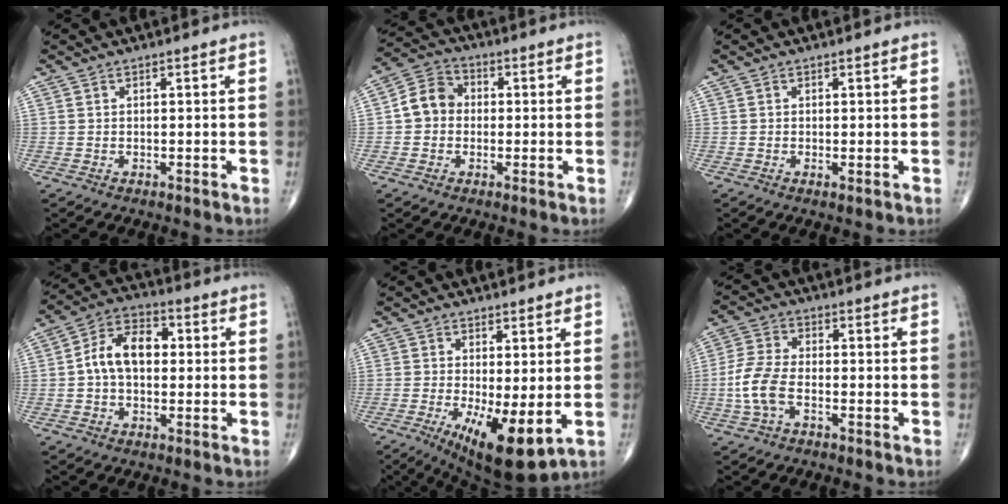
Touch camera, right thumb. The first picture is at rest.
{"total": 6.8, "force": [-0.2, 5.8, 3.5], "torque": [-0.048, 0.024, -0.018]}
{"total": 0.6, "force": [-0.1, 0.2, 0.6], "torque": [-0.014, -0.004, -0.004]}
{"total": 9.9, "force": [0.4, 6.4, 7.5], "torque": [-0.123, 0.028, -0.002]}
{"total": 11.4, "force": [-2.6, 3.8, 10.5], "torque": [-0.170, -0.025, -0.028]}
{"total": 7.5, "force": [-2.1, 3.9, 6.0], "torque": [-0.142, 0.020, -0.047]}